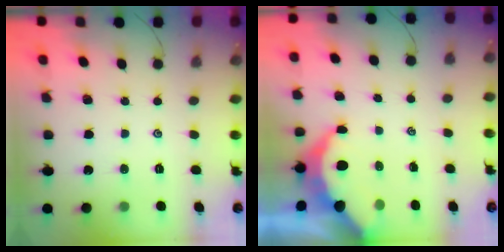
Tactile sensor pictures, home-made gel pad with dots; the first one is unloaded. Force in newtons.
{"total": 5.5, "press": 5.5, "slide": 0.7}